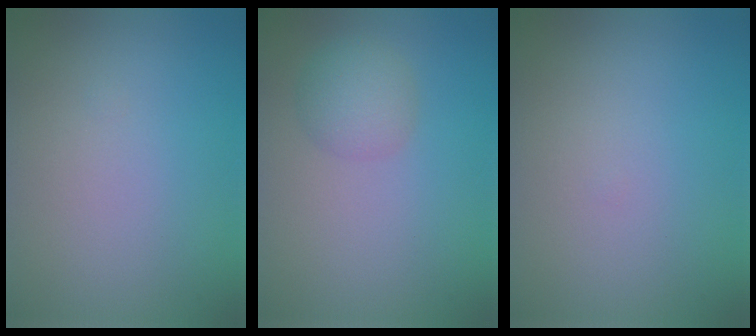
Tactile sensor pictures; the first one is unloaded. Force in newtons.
{"total": 2.5, "press": 2.5, "slide": 0.0}
{"total": 0.0}